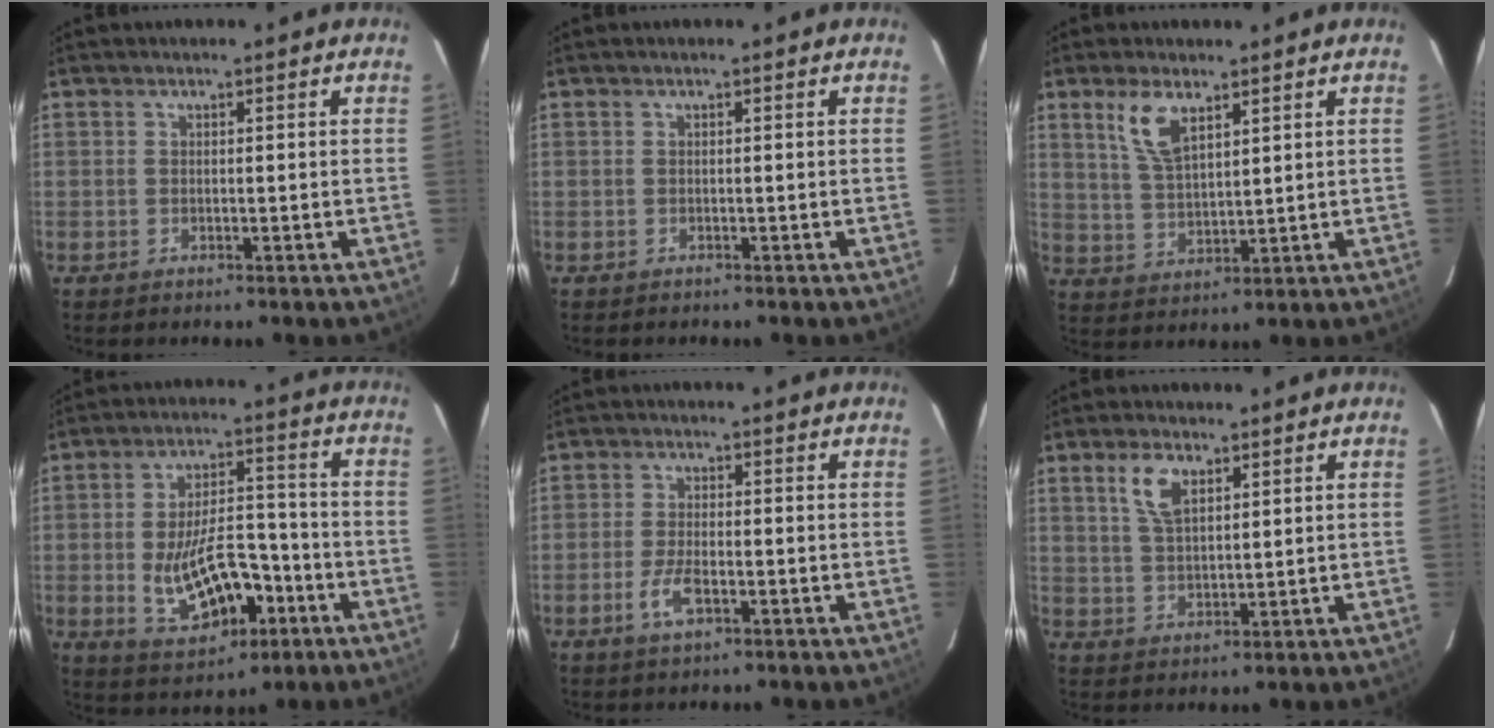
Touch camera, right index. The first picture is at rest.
{"total": 0.0}
{"total": 7.1, "force": [4.1, 2.8, 5.0], "torque": [-0.099, 0.003, 0.089]}
{"total": 14.3, "force": [-4.9, 6.8, 11.6], "torque": [-0.214, 0.007, -0.056]}
{"total": 4.9, "force": [-2.3, 1.8, 3.9], "torque": [-0.089, -0.003, -0.044]}
{"total": 5.8, "force": [3.0, 2.8, 4.2], "torque": [-0.081, 0.008, 0.062]}